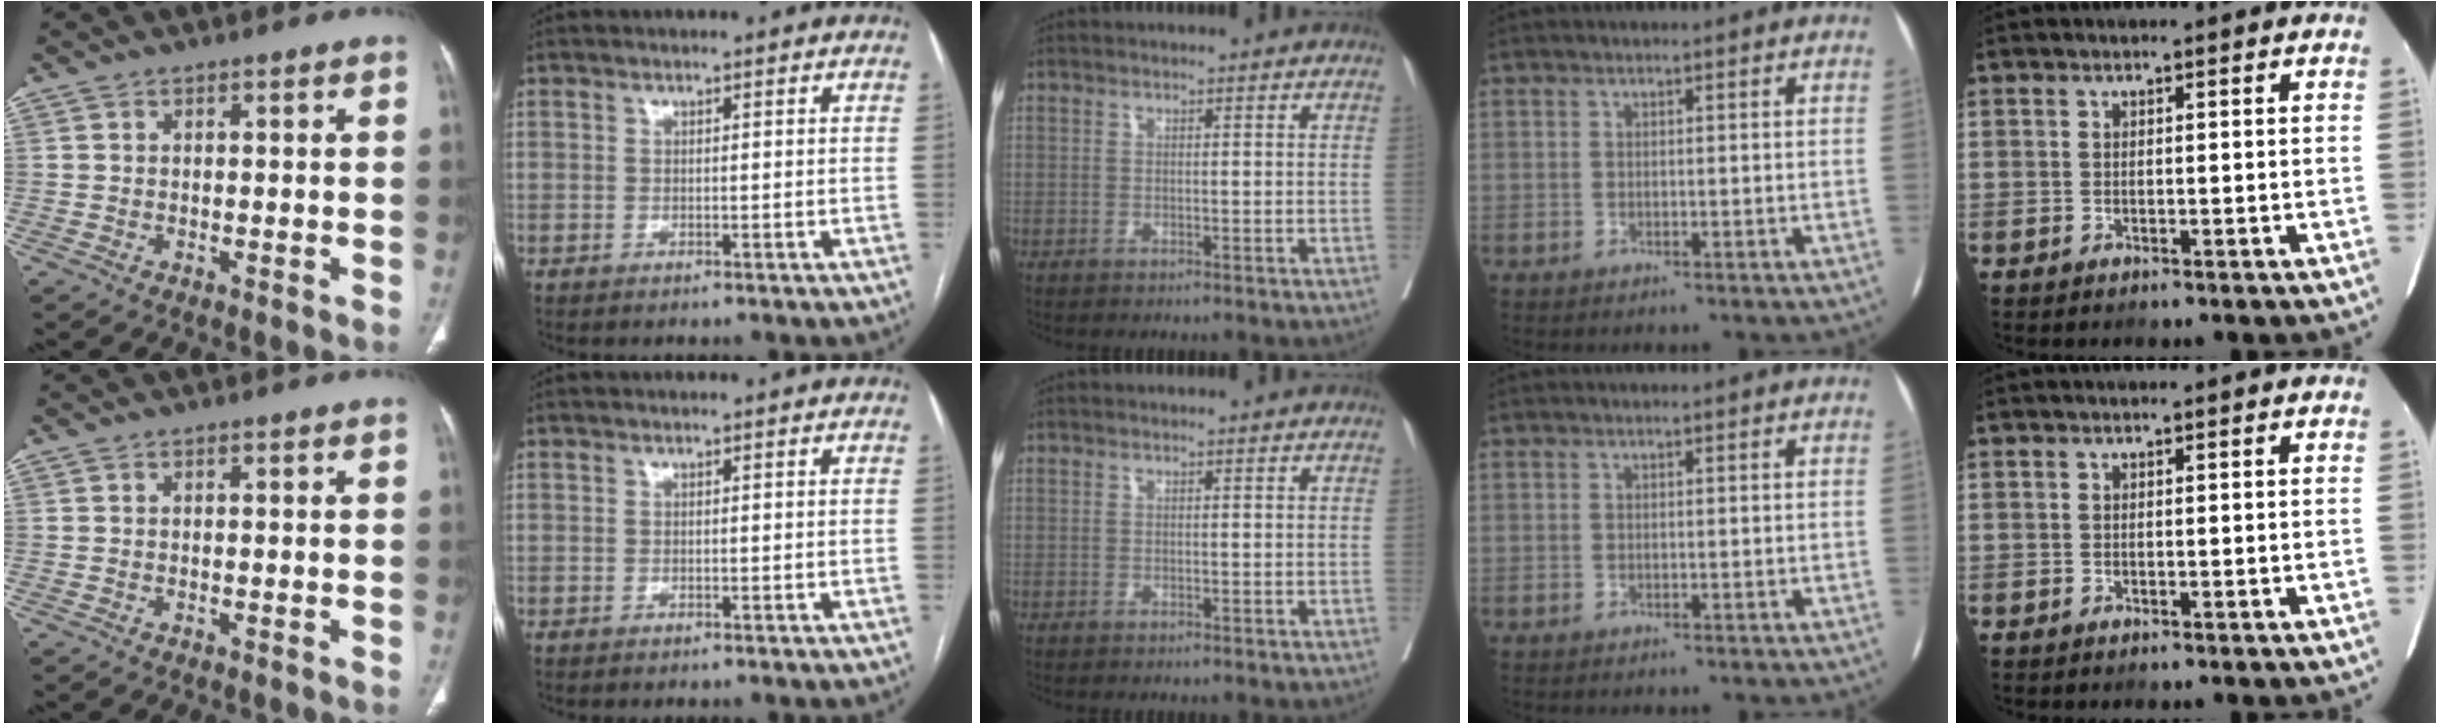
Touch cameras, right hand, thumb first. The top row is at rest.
{}